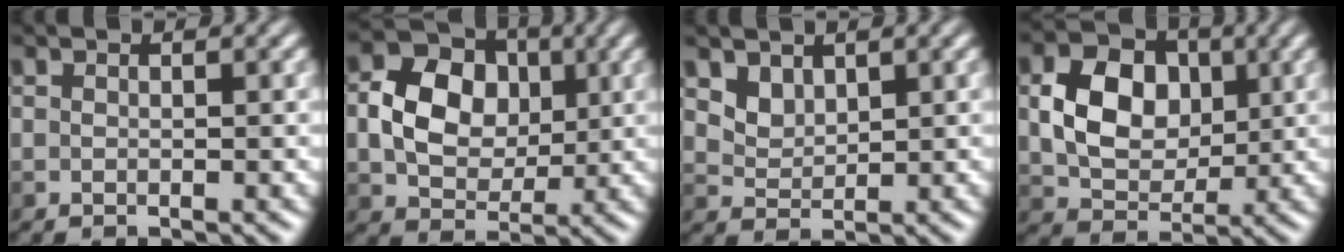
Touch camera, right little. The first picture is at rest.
{"total": 7.6, "force": [0.7, 6.1, 4.5], "torque": [-0.078, 0.014, 0.005]}
{"total": 2.3, "force": [1.5, 1.5, 0.8], "torque": [-0.024, -0.014, 0.043]}
{"total": 6.8, "force": [0.8, 5.1, 4.4], "torque": [-0.081, 0.004, 0.013]}